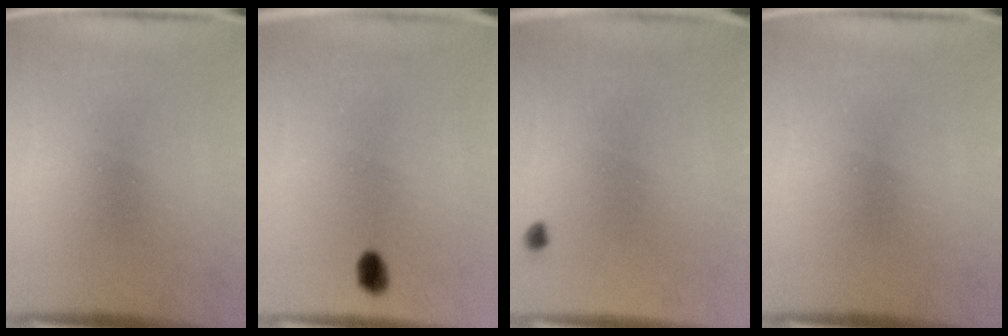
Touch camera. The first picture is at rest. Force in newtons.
{"total": 2.7}
{"total": 0.8}
{"total": 0.0}